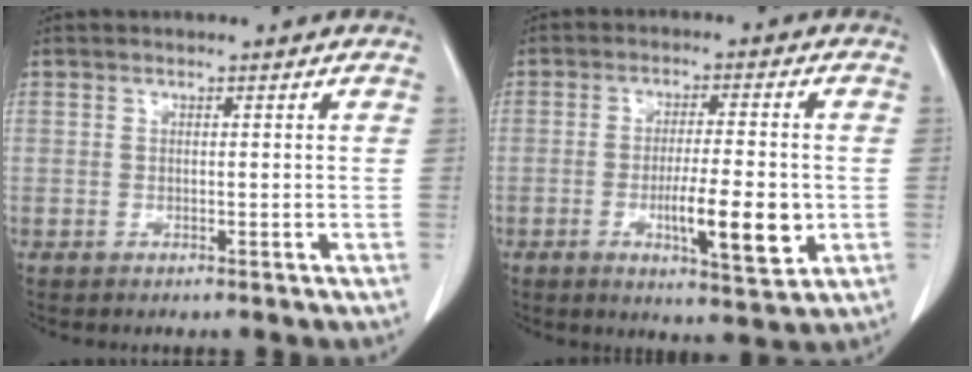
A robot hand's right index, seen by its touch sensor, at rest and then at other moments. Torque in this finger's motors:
{"motor_torque": [0.70, 0.39, 0.21, 0.06]}